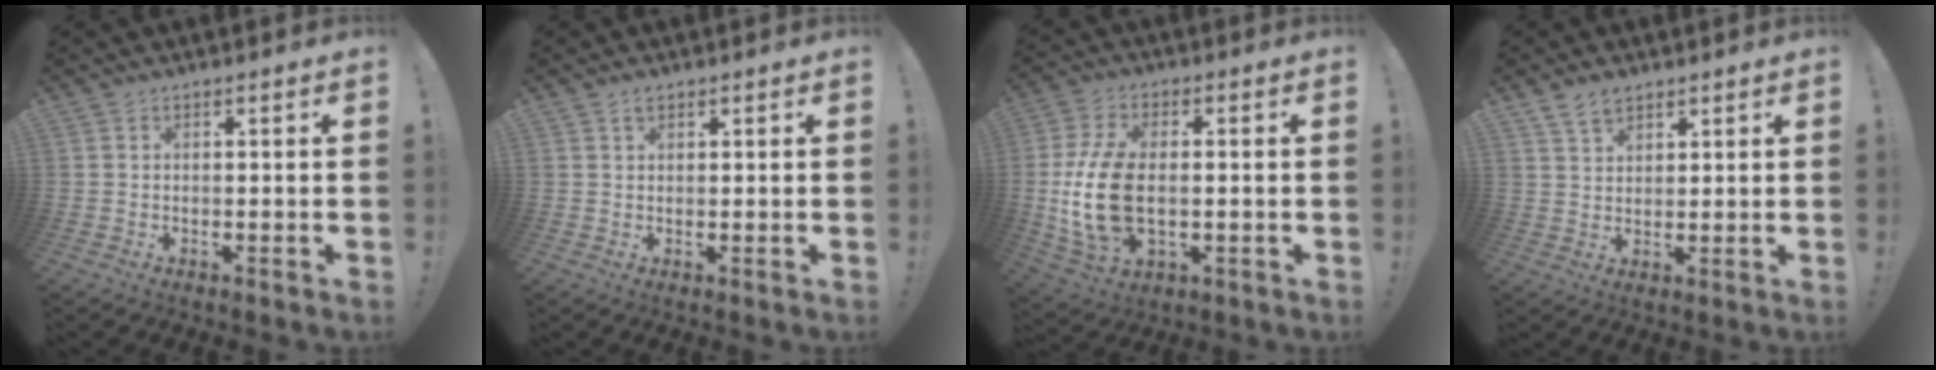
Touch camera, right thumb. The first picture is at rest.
{"total": 1.1, "force": [0.8, 0.5, 0.5], "torque": [-0.009, 0.001, 0.014]}
{"total": 15.5, "force": [-1.0, 9.4, 12.3], "torque": [-0.258, -0.005, -0.013]}
{"total": 4.6, "force": [3.3, 2.7, 1.7], "torque": [-0.035, -0.011, 0.064]}